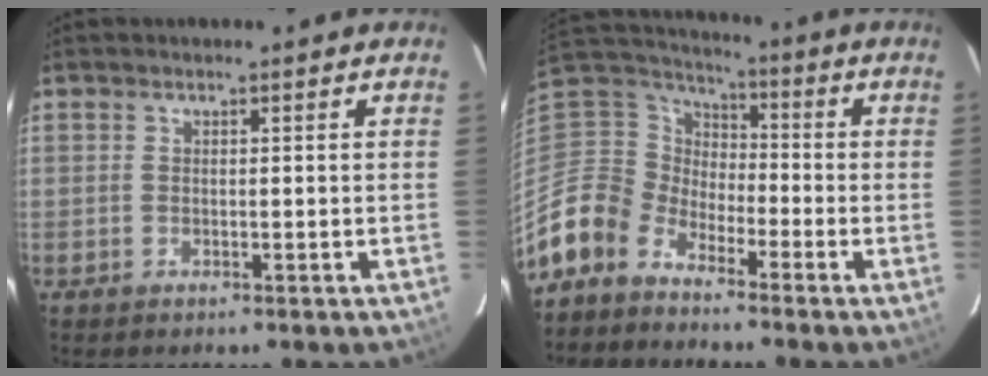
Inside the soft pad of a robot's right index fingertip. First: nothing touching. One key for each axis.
{"total": 10.5, "fx": -7.9, "fy": 6.6, "fz": 1.8, "tx": -0.063, "ty": 0.028, "tz": -0.177}